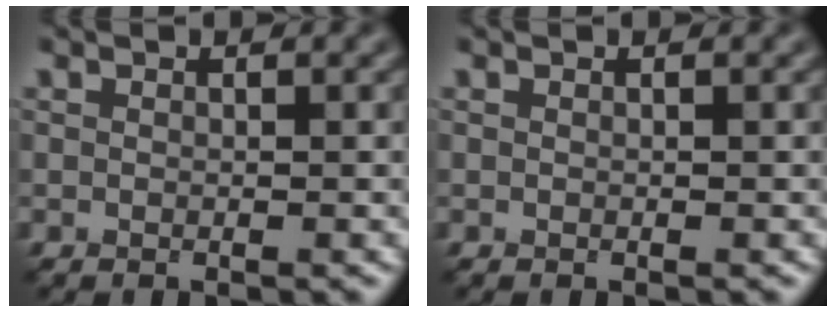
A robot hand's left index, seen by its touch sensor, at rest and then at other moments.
{"total": 0.0}